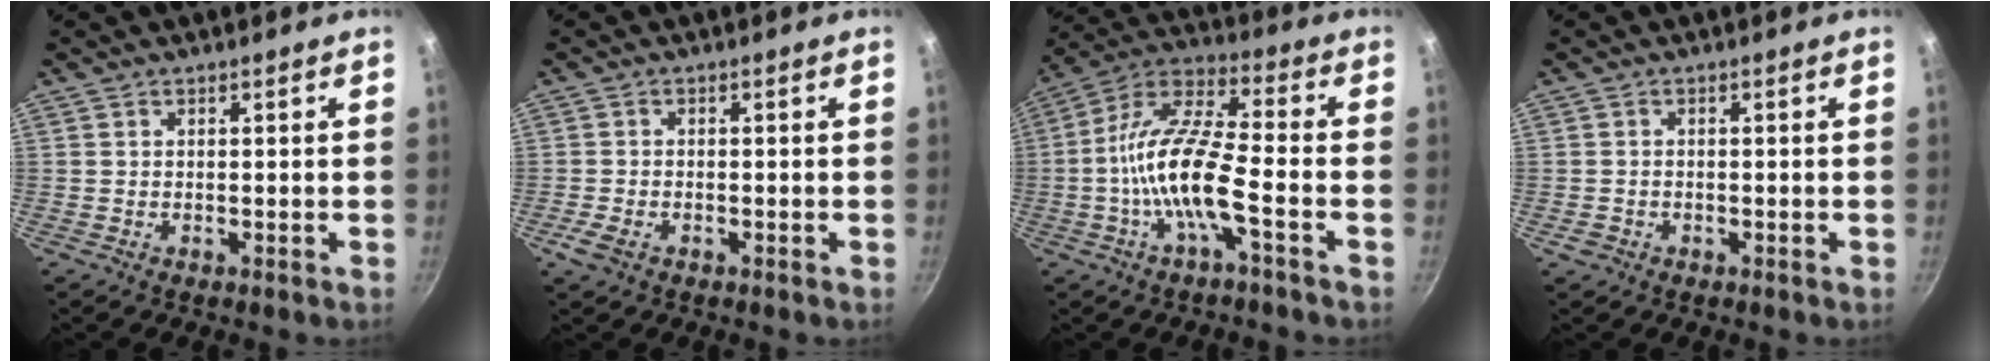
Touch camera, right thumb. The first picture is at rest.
{"total": 3.1, "force": [-1.5, 1.8, 2.0], "torque": [-0.048, 0.004, -0.029]}
{"total": 14.1, "force": [-3.9, 3.7, 13.1], "torque": [-0.255, 0.042, -0.091]}
{"total": 1.7, "force": [-0.8, 1.4, 0.7], "torque": [-0.016, 0.004, -0.010]}